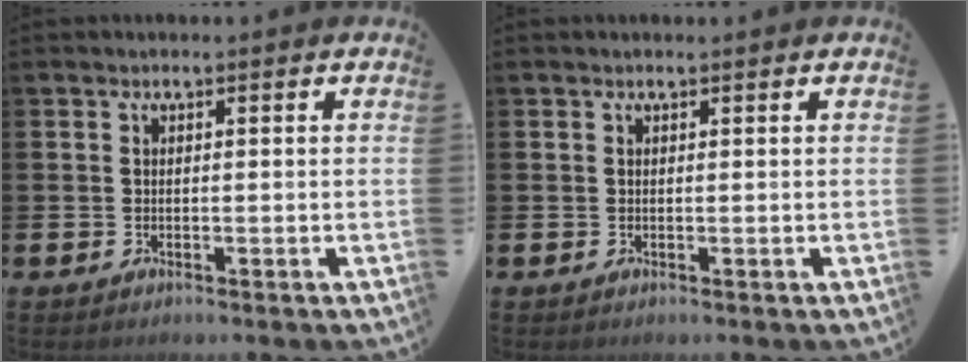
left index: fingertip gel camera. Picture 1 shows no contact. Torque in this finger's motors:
{"motor_torque": [-0.06, 0.19, -0.02, -0.01]}